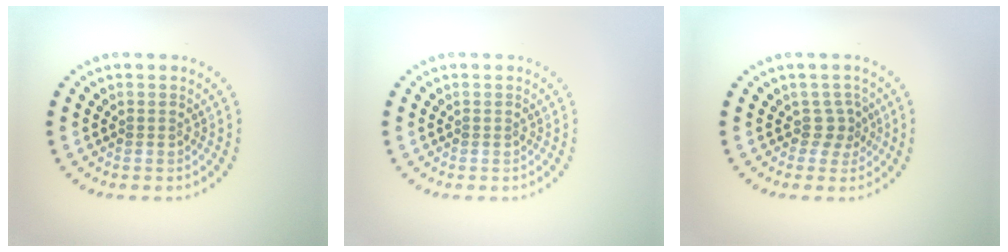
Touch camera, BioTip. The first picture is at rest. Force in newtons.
{"total": 0.0}
{"total": 1.8, "press": 1.2, "slide": 1.3}